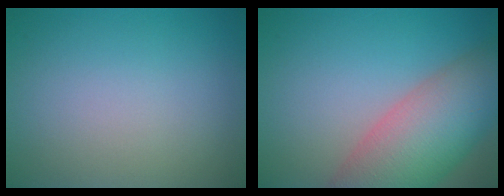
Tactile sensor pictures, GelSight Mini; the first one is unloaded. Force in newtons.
{"total": 10.0, "press": 9.9, "slide": 0.6}